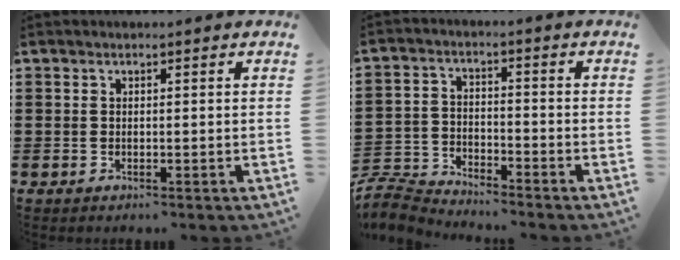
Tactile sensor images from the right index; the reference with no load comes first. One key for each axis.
{"total": 5.1, "fx": -5.0, "fy": 1.0, "fz": 0.5, "tx": -0.029, "ty": 0.003, "tz": -0.107}